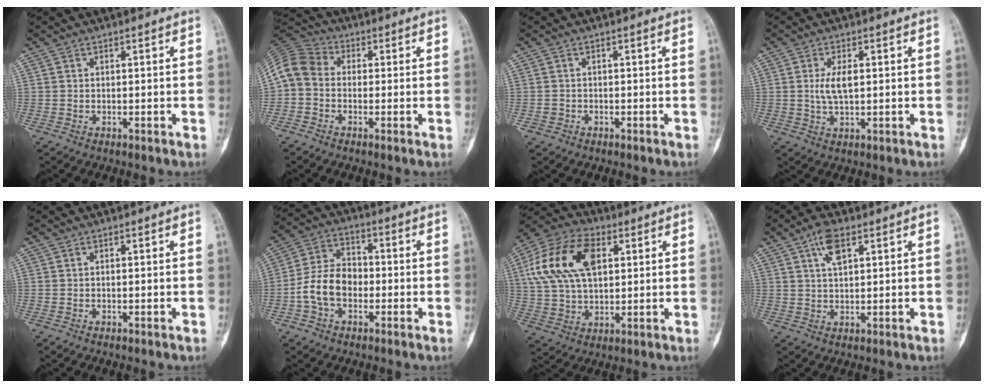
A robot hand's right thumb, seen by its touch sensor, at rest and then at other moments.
{"total": 8.4, "force": [-0.4, 6.9, 4.8], "torque": [-0.086, 0.027, -0.025]}
{"total": 0.9, "force": [-0.4, 0.8, 0.0], "torque": [-0.002, 0.004, -0.008]}
{"total": 4.6, "force": [0.6, 2.1, 4.0], "torque": [-0.076, -0.001, 0.014]}
{"total": 0.0}
{"total": 9.8, "force": [-2.3, 6.9, 6.5], "torque": [-0.110, 0.036, -0.053]}
{"total": 17.1, "force": [4.8, 10.2, 12.9], "torque": [-0.240, 0.011, 0.085]}
{"total": 5.1, "force": [2.5, 2.0, 3.9], "torque": [-0.070, -0.003, 0.047]}